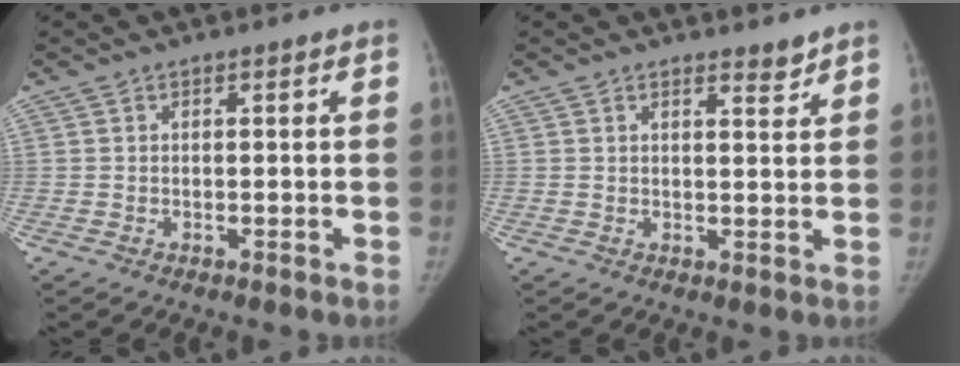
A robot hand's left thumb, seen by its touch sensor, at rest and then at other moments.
{"total": 2.1, "force": [1.9, 0.6, 0.6], "torque": [0.005, -0.016, 0.028]}